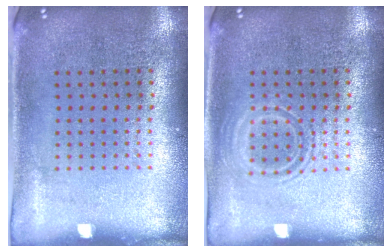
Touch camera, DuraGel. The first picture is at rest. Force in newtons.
{"total": 1.0, "press": 1.0, "slide": 0.2}